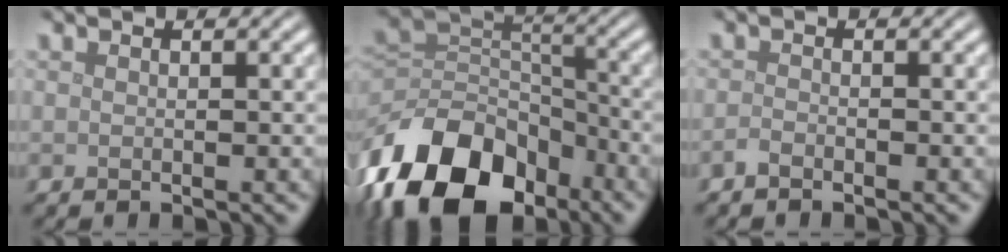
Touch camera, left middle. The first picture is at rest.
{"total": 13.6, "force": [-8.4, 8.3, 6.9], "torque": [-0.146, 0.002, -0.158]}
{"total": 0.8, "force": [-0.7, 0.2, 0.3], "torque": [-0.007, 0.000, -0.015]}